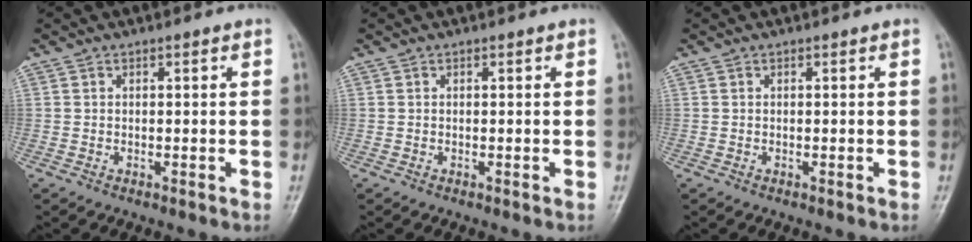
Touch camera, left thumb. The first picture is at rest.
{"total": 0.0}
{"total": 0.0}